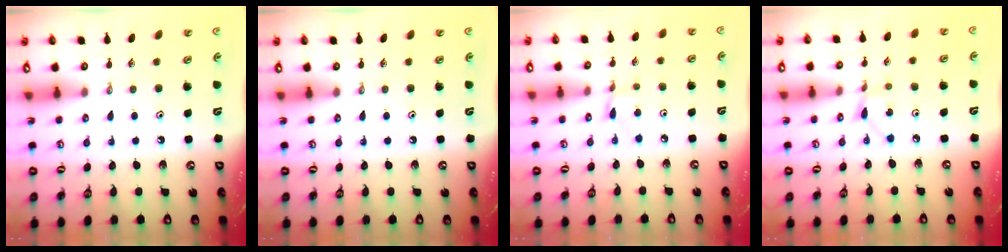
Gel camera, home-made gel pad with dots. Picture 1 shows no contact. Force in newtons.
{"total": 0.0}
{"total": 1.7, "press": 1.7, "slide": 0.1}
{"total": 1.9, "press": 1.9, "slide": 0.1}